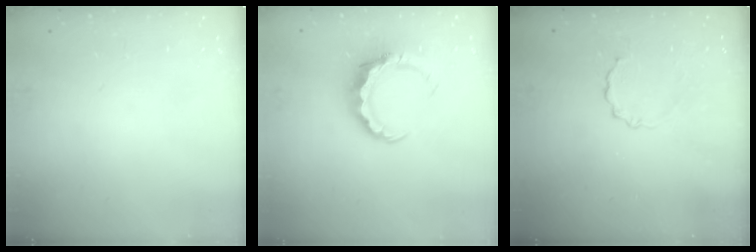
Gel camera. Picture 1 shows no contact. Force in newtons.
{"total": 7.2, "press": 7.2, "slide": 1.0}
{"total": 3.1, "press": 2.9, "slide": 1.1}